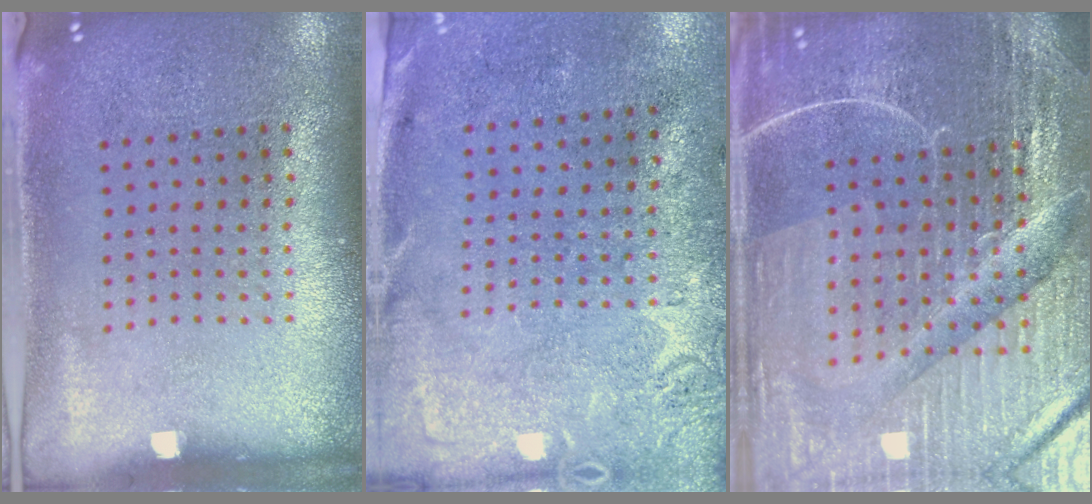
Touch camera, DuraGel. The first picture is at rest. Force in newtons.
{"total": 2.8, "press": 2.2, "slide": 1.8}
{"total": 5.8, "press": 5.3, "slide": 2.4}